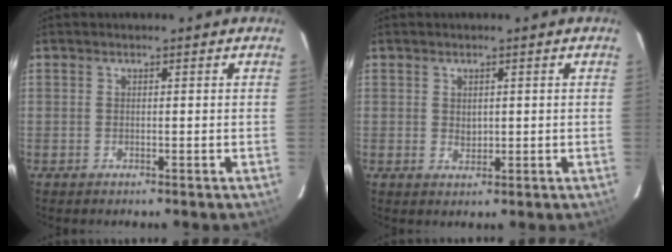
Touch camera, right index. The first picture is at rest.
{"total": 1.8, "force": [0.3, 1.4, 1.0], "torque": [-0.012, -0.001, 0.008]}